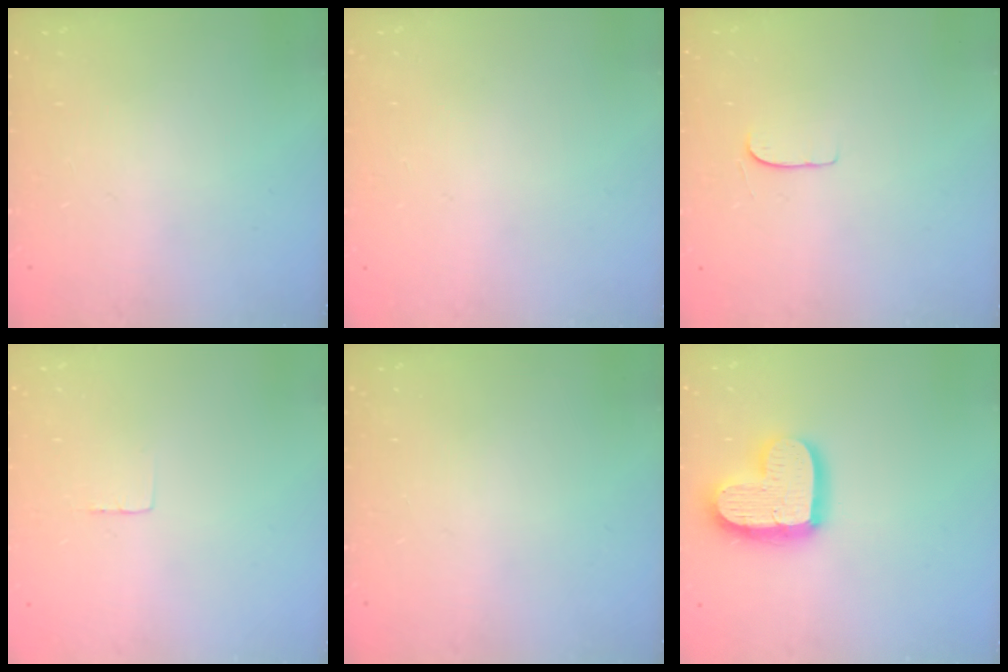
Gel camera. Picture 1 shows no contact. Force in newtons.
{"total": 0.7, "press": 0.6, "slide": 0.3}
{"total": 5.1, "press": 5.1, "slide": 0.4}
{"total": 2.3, "press": 2.3, "slide": 0.1}
{"total": 0.0}
{"total": 15.6, "press": 15.5, "slide": 1.3}